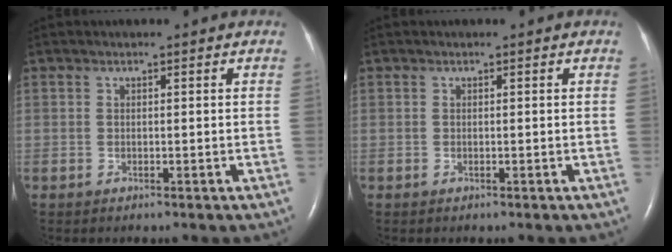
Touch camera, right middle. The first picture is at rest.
{"total": 0.0}